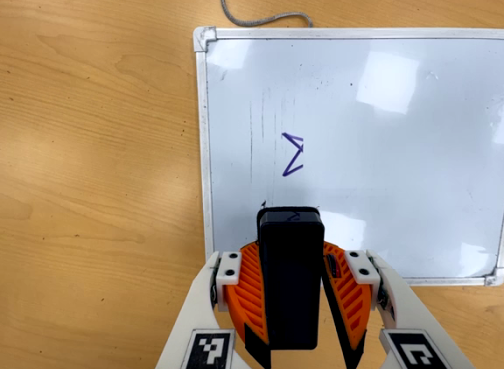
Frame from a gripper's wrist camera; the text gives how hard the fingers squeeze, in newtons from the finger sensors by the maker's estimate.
{"total": 9.2, "left": 8.2, "right": 10.3}